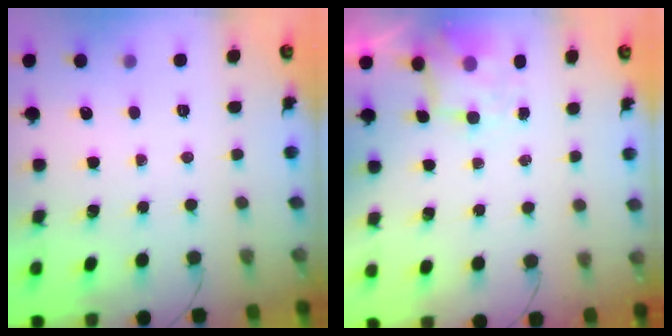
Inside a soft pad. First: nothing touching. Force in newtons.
{"total": 4.4, "press": 4.4, "slide": 0.7}